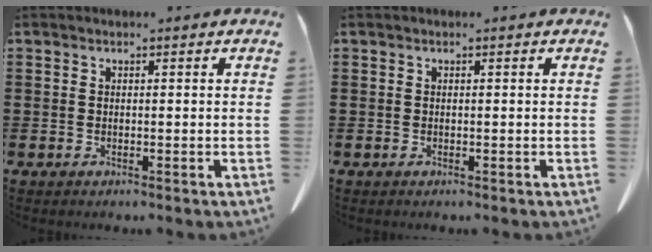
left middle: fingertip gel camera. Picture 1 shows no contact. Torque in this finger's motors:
{"motor_torque": [0.00, 0.00, 0.00, 0.00]}